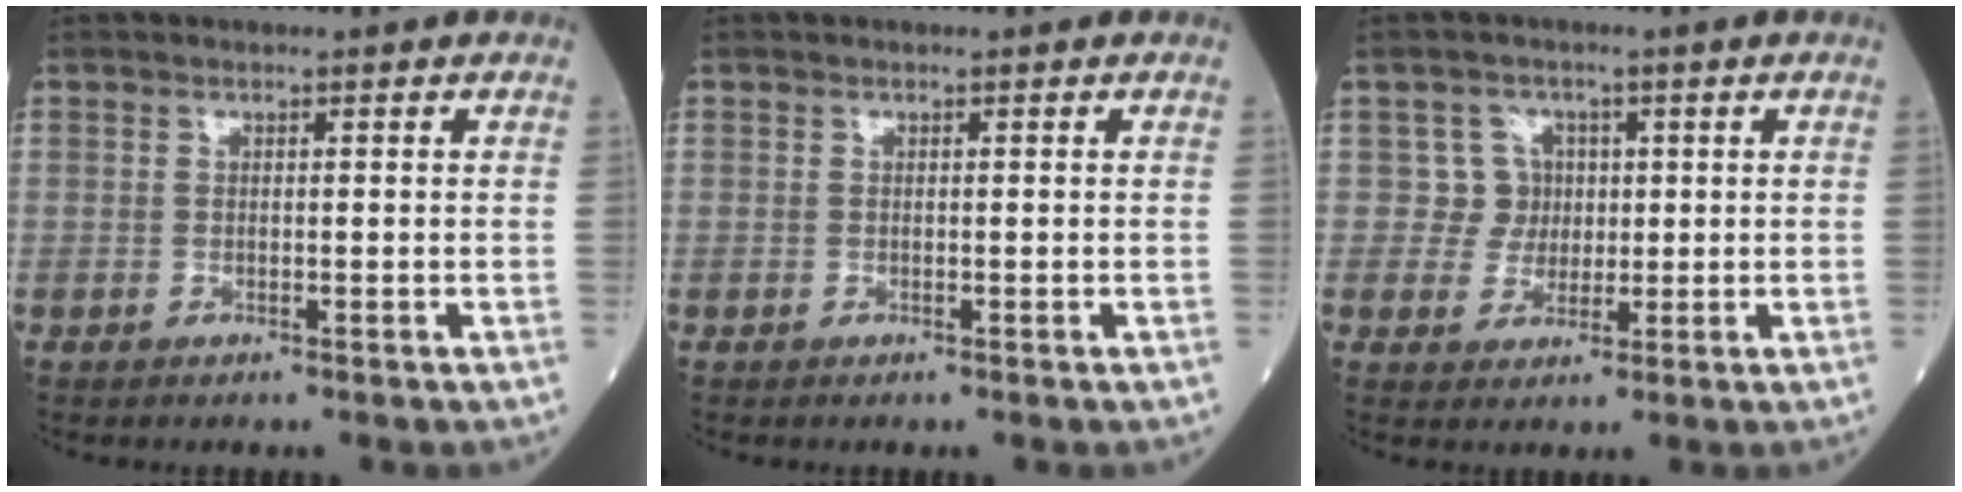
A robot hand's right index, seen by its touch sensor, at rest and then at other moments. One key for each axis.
{"total": 0.0}
{"total": 4.0, "fx": 0.7, "fy": 3.9, "fz": 0.0, "tx": 0.013, "ty": 0.010, "tz": 0.008}